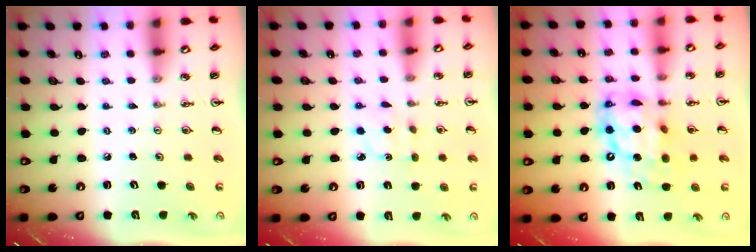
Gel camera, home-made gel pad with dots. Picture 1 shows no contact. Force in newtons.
{"total": 2.3, "press": 2.1, "slide": 0.8}
{"total": 13.7, "press": 13.6, "slide": 1.0}